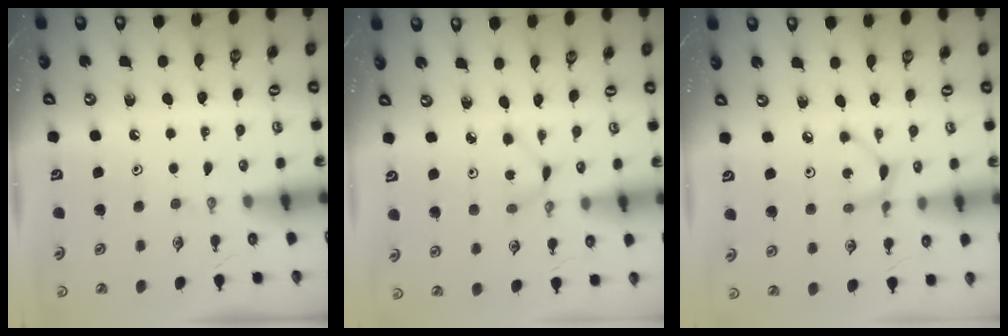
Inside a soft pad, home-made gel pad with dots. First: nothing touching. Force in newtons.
{"total": 1.8, "press": 1.7, "slide": 0.2}
{"total": 3.8, "press": 3.8, "slide": 0.0}